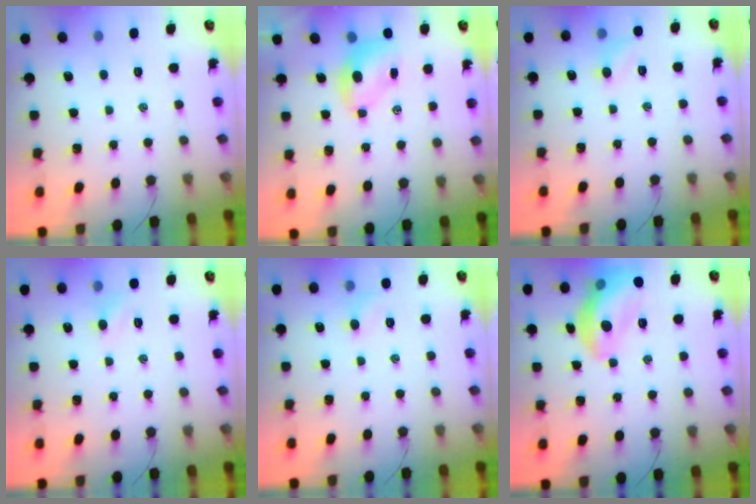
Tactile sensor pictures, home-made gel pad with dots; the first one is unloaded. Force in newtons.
{"total": 6.0, "press": 5.9, "slide": 0.7}
{"total": 6.1, "press": 5.8, "slide": 2.0}
{"total": 4.9, "press": 4.7, "slide": 1.3}
{"total": 4.8, "press": 4.5, "slide": 1.4}
{"total": 14.2, "press": 14.1, "slide": 1.0}